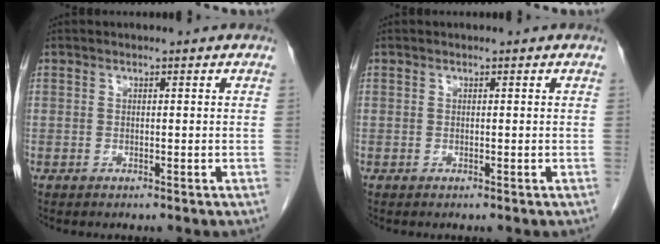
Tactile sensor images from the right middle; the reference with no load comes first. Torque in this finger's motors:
{"motor_torque": [0.01, -0.17, -0.02, -0.01]}